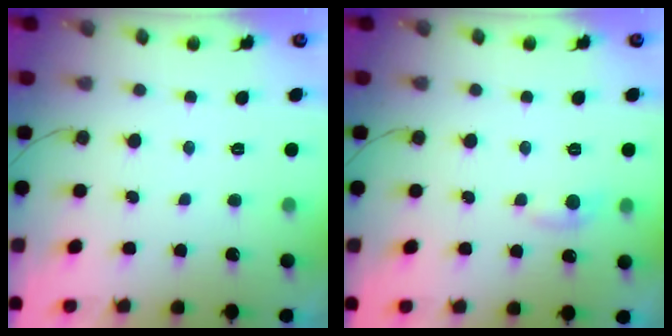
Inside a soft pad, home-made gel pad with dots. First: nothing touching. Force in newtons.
{"total": 5.6, "press": 5.5, "slide": 0.6}